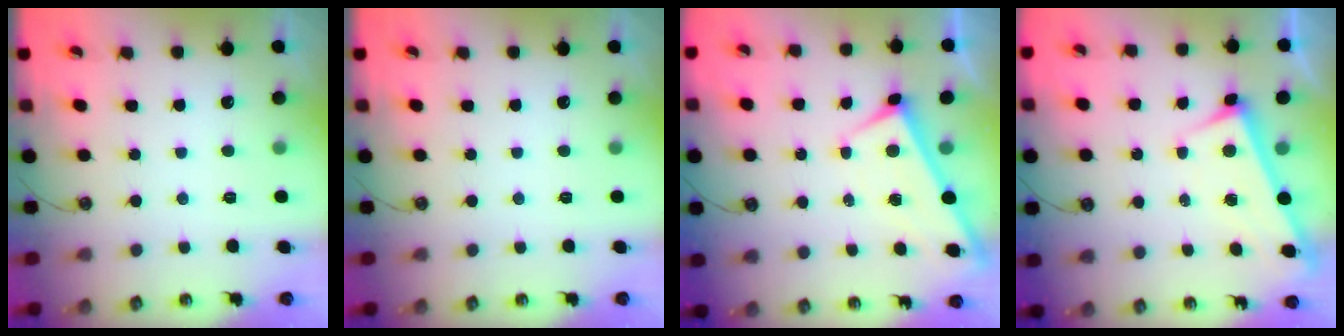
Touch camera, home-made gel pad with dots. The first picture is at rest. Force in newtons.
{"total": 0.0}
{"total": 1.7, "press": 1.7, "slide": 0.1}
{"total": 2.8, "press": 2.8, "slide": 0.2}